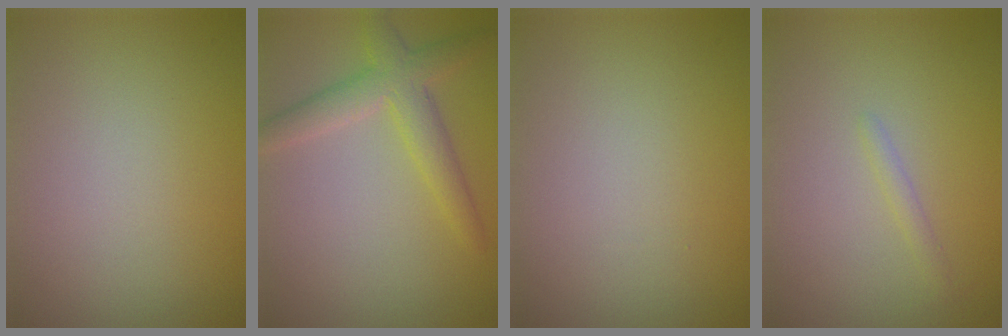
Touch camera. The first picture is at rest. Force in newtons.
{"total": 3.6, "press": 3.6, "slide": 0.2}
{"total": 0.0}
{"total": 0.7, "press": 0.7, "slide": 0.0}